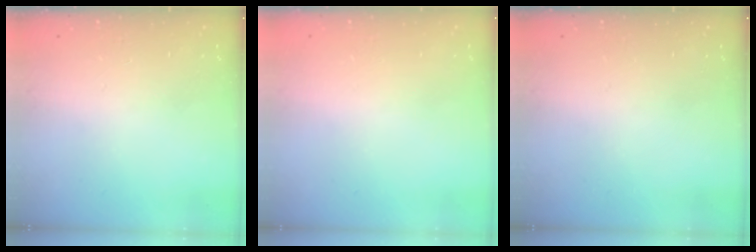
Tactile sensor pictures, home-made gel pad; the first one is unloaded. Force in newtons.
{"total": 0.6, "press": 0.5, "slide": 0.2}
{"total": 0.0}